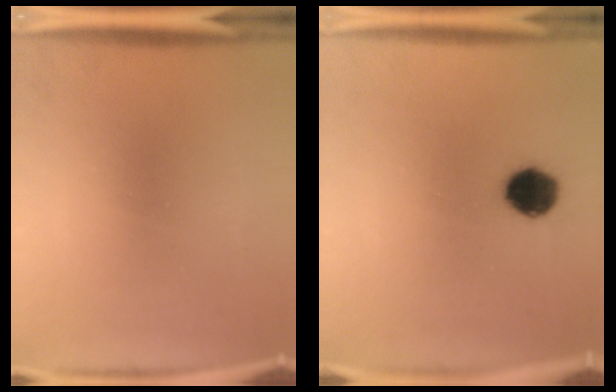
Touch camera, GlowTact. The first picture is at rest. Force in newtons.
{"total": 8.3}